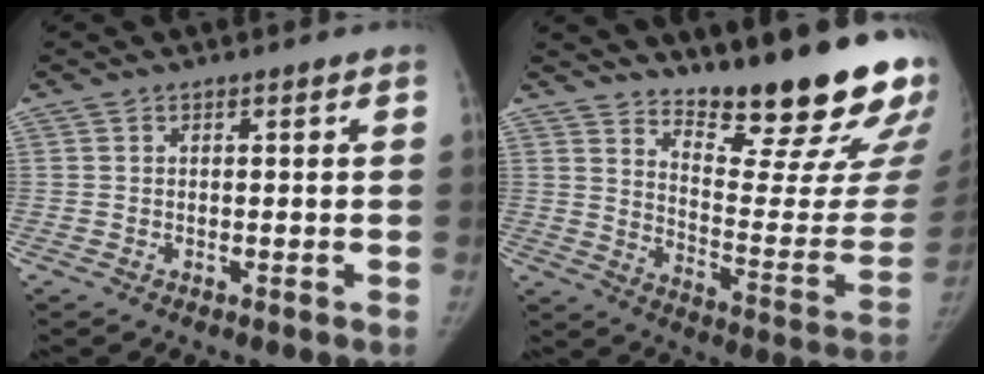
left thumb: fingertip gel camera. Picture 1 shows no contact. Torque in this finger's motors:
{"motor_torque": [1.61, 1.49, 1.42, -1.35, 0.07]}